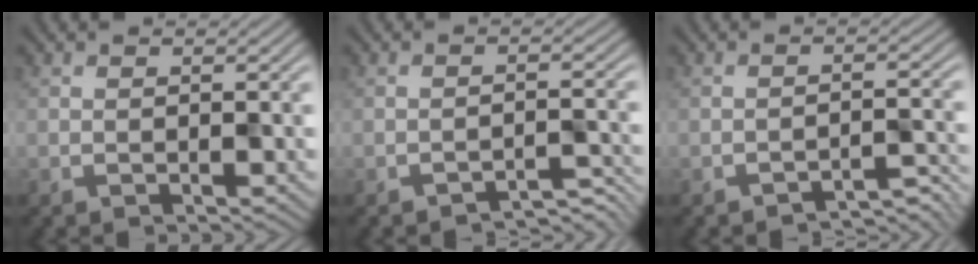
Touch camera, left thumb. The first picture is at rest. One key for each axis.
{"total": 2.8, "fx": -2.5, "fy": 0.5, "fz": 1.1, "tx": -0.013, "ty": 0.004, "tz": -0.038}
{"total": 3.0, "fx": -2.7, "fy": 0.5, "fz": 1.3, "tx": -0.017, "ty": 0.005, "tz": -0.040}